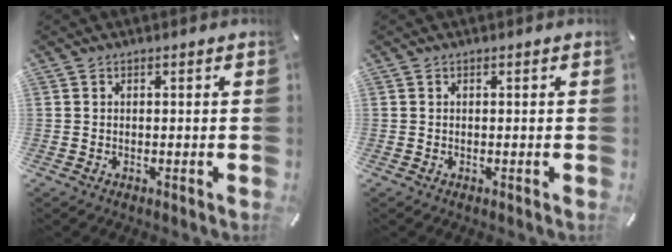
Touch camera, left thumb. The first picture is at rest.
{"total": 0.0}